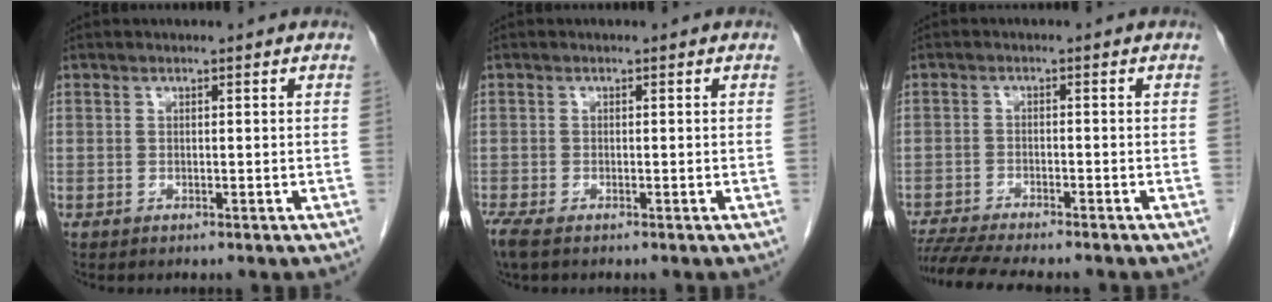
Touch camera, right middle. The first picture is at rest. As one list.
[{"total": 3.1, "force": [-2.3, 0.9, 1.9], "torque": [-0.048, -0.014, -0.039]}, {"total": 10.0, "force": [-8.8, 0.8, 4.6], "torque": [-0.069, -0.013, -0.138]}]